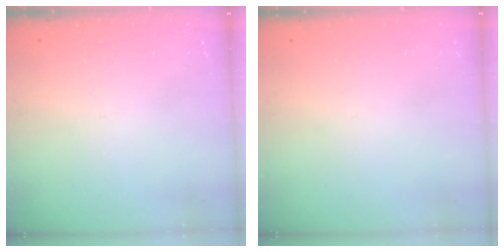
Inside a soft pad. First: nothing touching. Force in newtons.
{"total": 0.0}